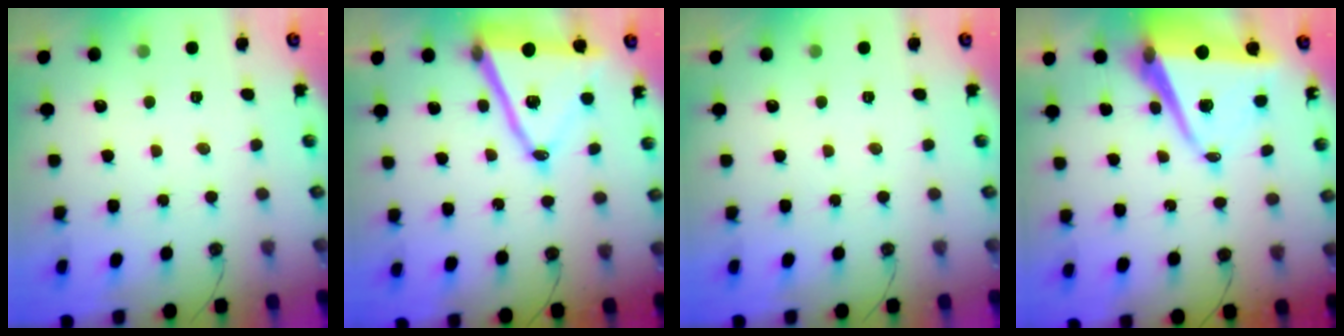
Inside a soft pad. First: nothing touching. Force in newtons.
{"total": 16.6, "press": 16.2, "slide": 3.7}
{"total": 0.0}
{"total": 10.0, "press": 9.1, "slide": 4.3}